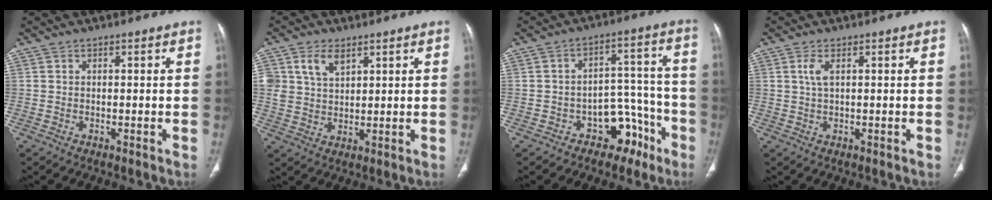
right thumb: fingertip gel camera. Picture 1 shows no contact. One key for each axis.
{"total": 5.9, "fx": 3.1, "fy": 3.6, "fz": 3.4, "tx": -0.054, "ty": -0.016, "tz": 0.065}
{"total": 9.6, "fx": -5.8, "fy": 6.2, "fz": 4.5, "tx": -0.014, "ty": 0.076, "tz": -0.081}
{"total": 2.2, "fx": 0.8, "fy": 0.7, "fz": 2.0, "tx": -0.052, "ty": 0.004, "tz": 0.022}